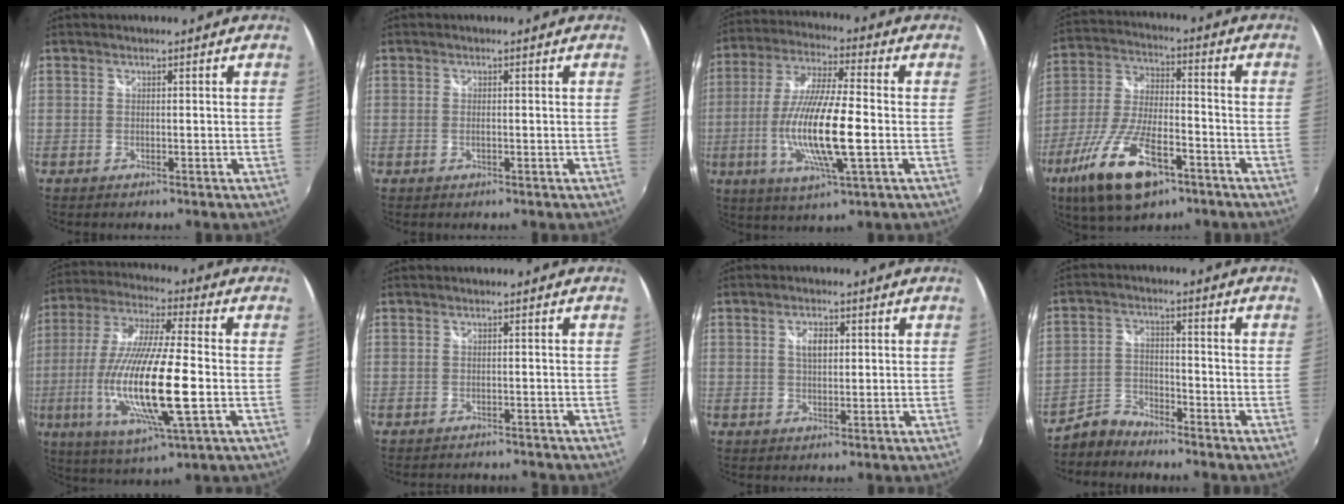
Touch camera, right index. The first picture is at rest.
{"total": 0.7, "force": [-0.2, 0.3, 0.6], "torque": [-0.014, -0.002, -0.004]}
{"total": 16.0, "force": [-3.4, 2.6, 15.4], "torque": [-0.303, -0.016, -0.061]}
{"total": 18.1, "force": [-10.0, 6.9, 13.4], "torque": [-0.282, -0.035, -0.182]}
{"total": 20.5, "force": [-4.4, 3.6, 19.7], "torque": [-0.383, -0.031, -0.077]}
{"total": 4.8, "force": [-4.4, 1.1, 1.5], "torque": [-0.036, -0.015, -0.062]}
{"total": 3.4, "force": [0.9, 1.9, 2.6], "torque": [-0.044, 0.005, 0.015]}
{"total": 5.2, "force": [-4.8, 1.6, 0.9], "torque": [-0.021, 0.012, -0.098]}